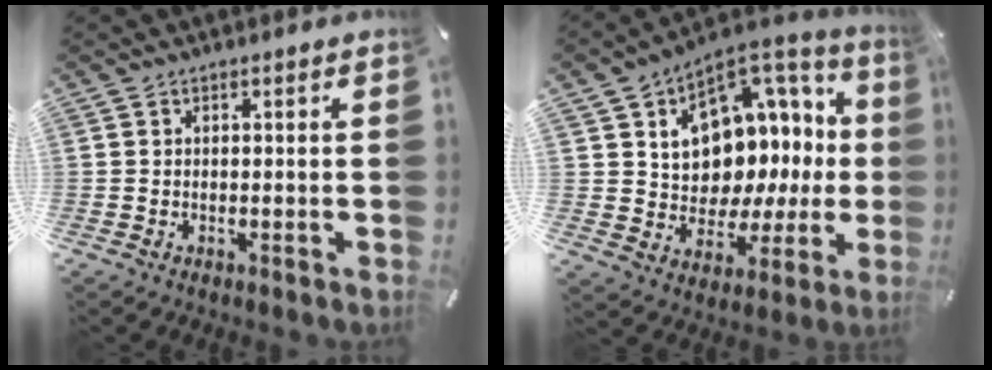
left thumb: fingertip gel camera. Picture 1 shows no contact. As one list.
[{"total": 12.2, "force": [4.5, 9.6, 6.0], "torque": [-0.078, -0.066, 0.086]}]